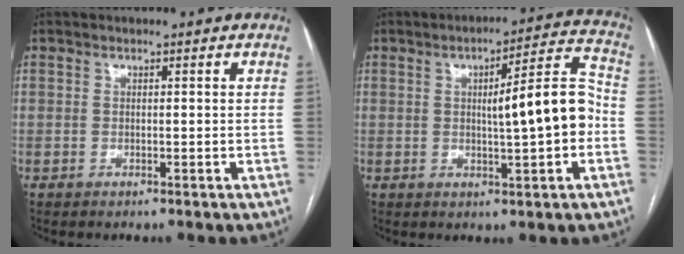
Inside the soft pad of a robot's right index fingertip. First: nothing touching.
{"total": 10.7, "force": [-0.8, 1.1, 10.6], "torque": [-0.147, 0.022, -0.011]}